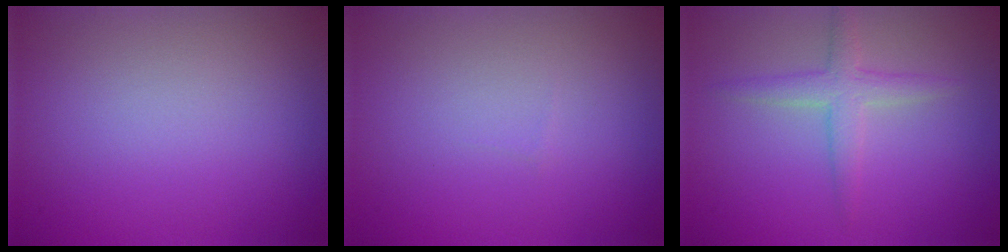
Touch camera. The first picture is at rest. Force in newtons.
{"total": 0.0}
{"total": 2.4, "press": 2.4, "slide": 0.2}